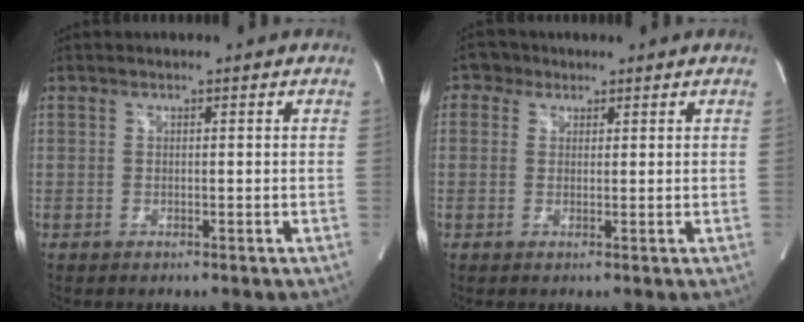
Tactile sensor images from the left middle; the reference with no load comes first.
{"total": 2.6, "force": [1.4, 2.2, 0.4], "torque": [-0.008, 0.009, 0.019]}